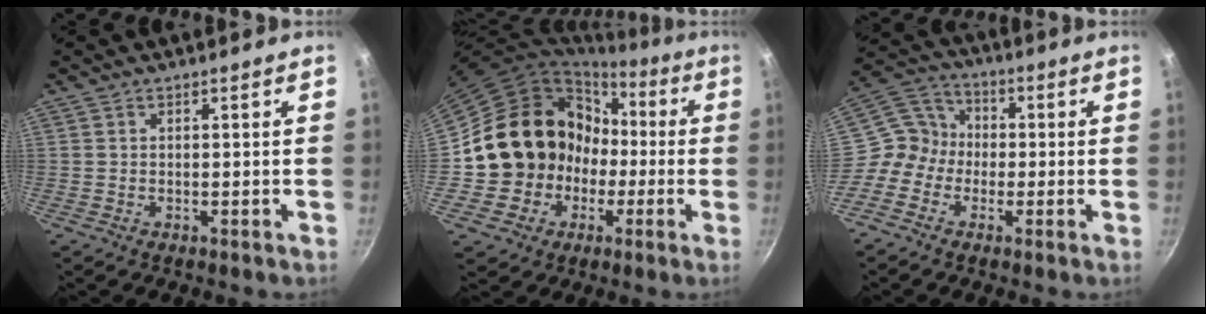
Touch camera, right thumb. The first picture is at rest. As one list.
[{"total": 15.4, "force": [-1.5, 14.3, 5.4], "torque": [-0.043, 0.052, -0.015]}, {"total": 8.3, "force": [-1.5, 7.5, 3.1], "torque": [-0.030, 0.032, -0.056]}]